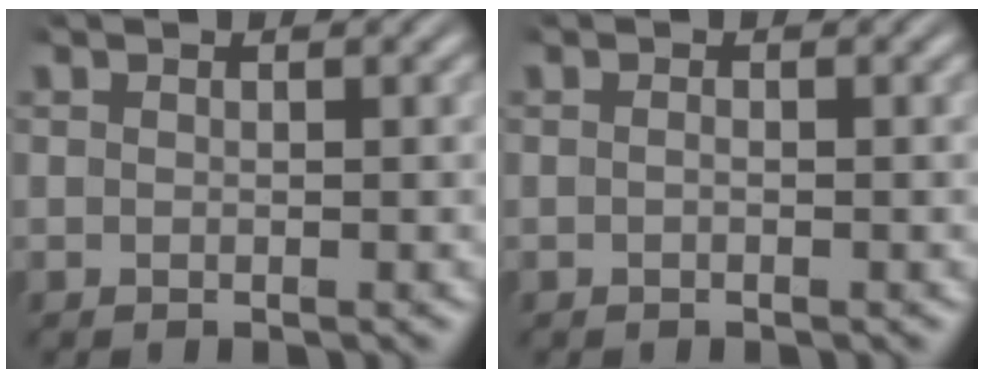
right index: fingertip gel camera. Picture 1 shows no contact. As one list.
[{"total": 0.5, "force": [-0.3, 0.2, 0.4], "torque": [-0.009, -0.002, -0.005]}]